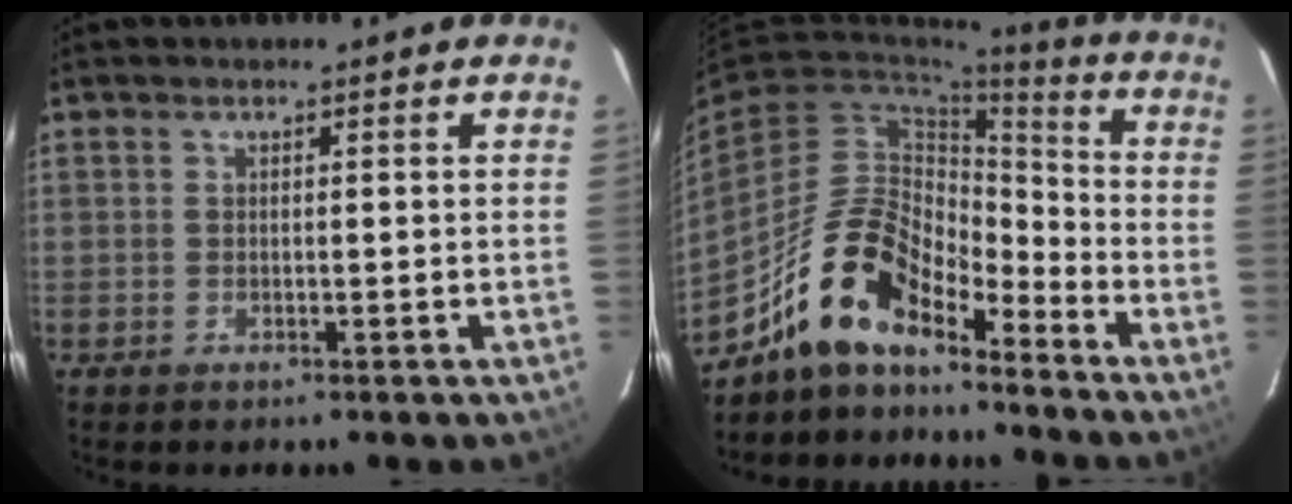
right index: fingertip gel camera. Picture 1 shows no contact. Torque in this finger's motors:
{"motor_torque": [1.10, -1.03, 0.90, 0.21]}